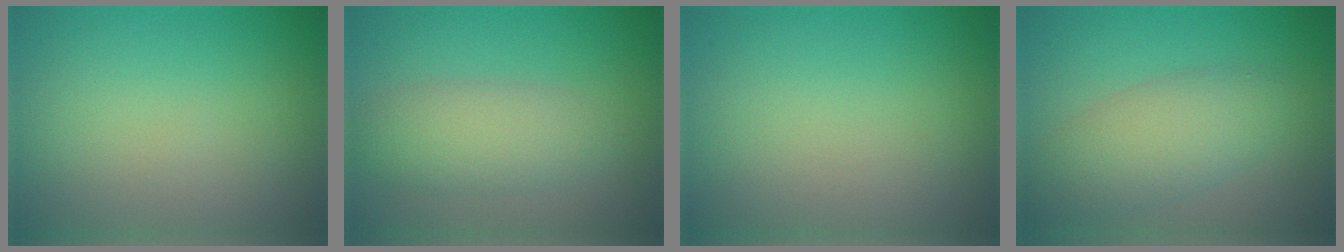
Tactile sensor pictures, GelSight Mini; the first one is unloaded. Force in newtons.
{"total": 3.9, "press": 3.9, "slide": 0.0}
{"total": 0.0}
{"total": 4.5, "press": 4.5, "slide": 0.2}